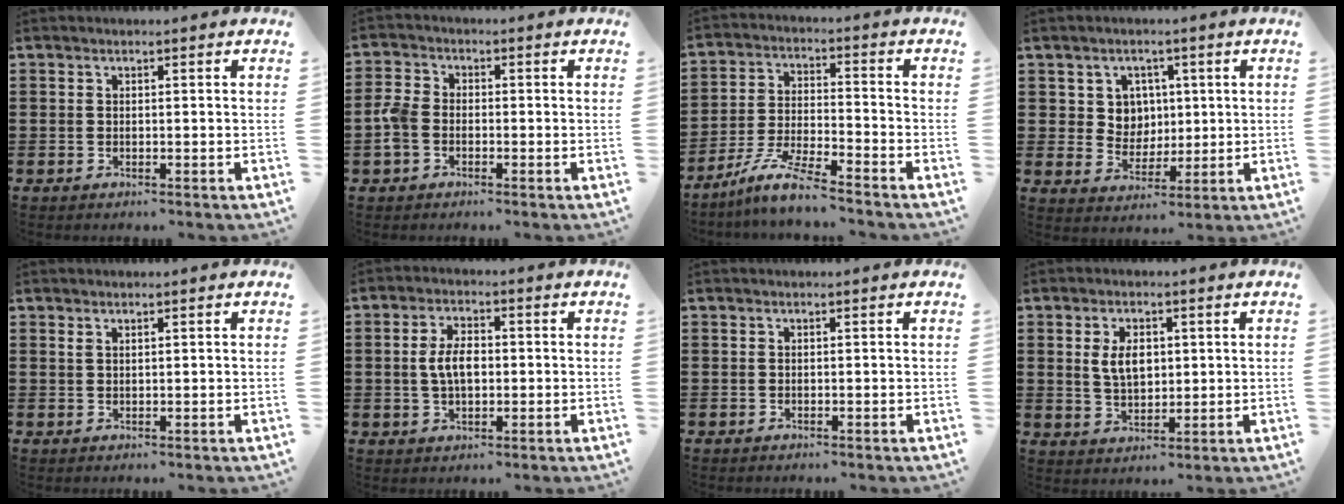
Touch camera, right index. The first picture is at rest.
{"total": 3.9, "force": [-1.3, 2.7, 2.6], "torque": [-0.077, -0.003, -0.031]}
{"total": 7.3, "force": [-6.4, 0.0, 3.5], "torque": [-0.081, -0.008, -0.128]}
{"total": 5.0, "force": [1.6, 4.6, 1.3], "torque": [-0.040, 0.009, 0.028]}
{"total": 1.0, "force": [0.8, 0.3, 0.5], "torque": [-0.012, 0.002, 0.015]}
{"total": 5.2, "force": [0.0, 2.8, 4.4], "torque": [-0.086, 0.004, -0.005]}
{"total": 0.0}
{"total": 4.9, "force": [1.0, 3.0, 3.8], "torque": [-0.074, 0.008, 0.014]}